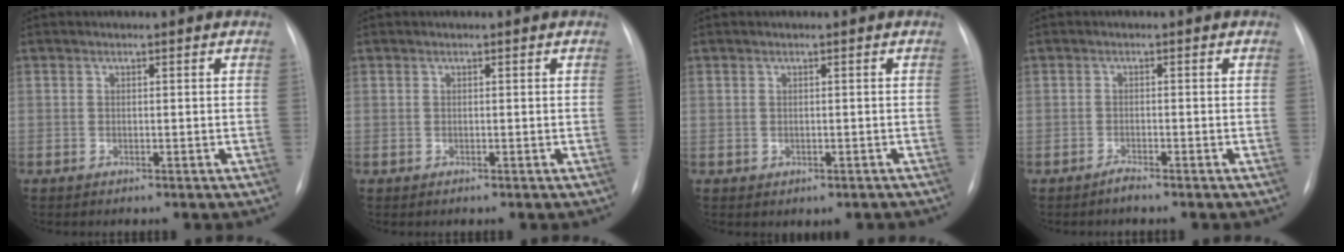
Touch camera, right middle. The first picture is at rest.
{"total": 0.0}
{"total": 1.1, "force": [-0.5, 0.8, 0.5], "torque": [-0.011, 0.006, 0.002]}
{"total": 1.1, "force": [-1.0, -0.2, 0.4], "torque": [-0.013, -0.003, -0.019]}